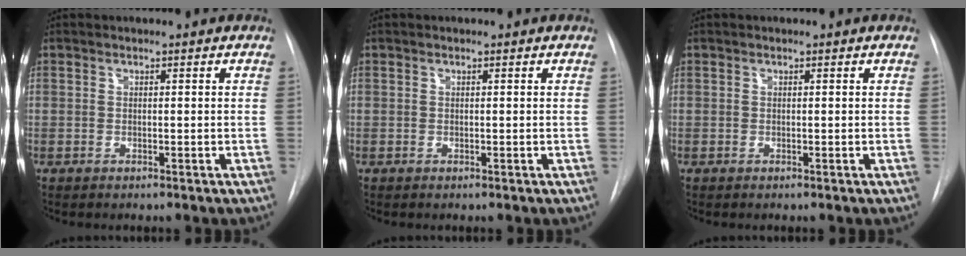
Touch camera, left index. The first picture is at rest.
{"total": 0.0}
{"total": 0.0}